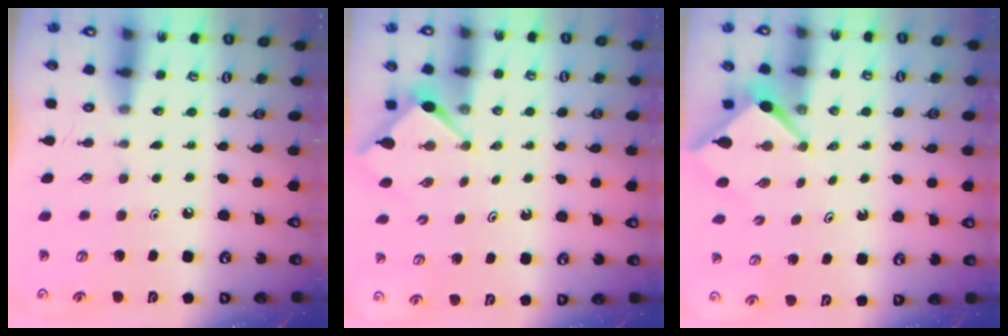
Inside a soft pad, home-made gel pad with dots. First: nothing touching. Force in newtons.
{"total": 2.7, "press": 2.7, "slide": 0.3}
{"total": 2.6, "press": 2.6, "slide": 0.3}